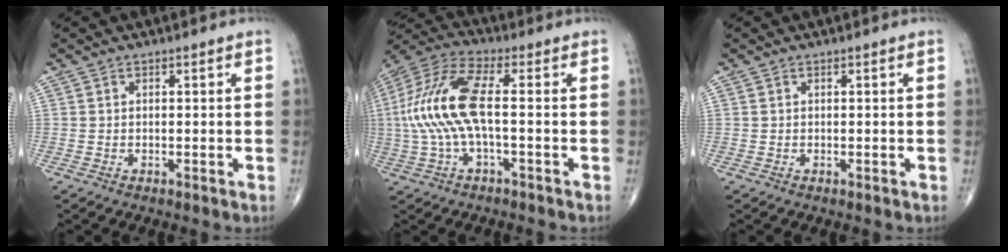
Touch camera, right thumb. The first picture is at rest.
{"total": 14.6, "force": [-0.4, 4.9, 13.8], "torque": [-0.320, 0.035, -0.010]}
{"total": 0.0}